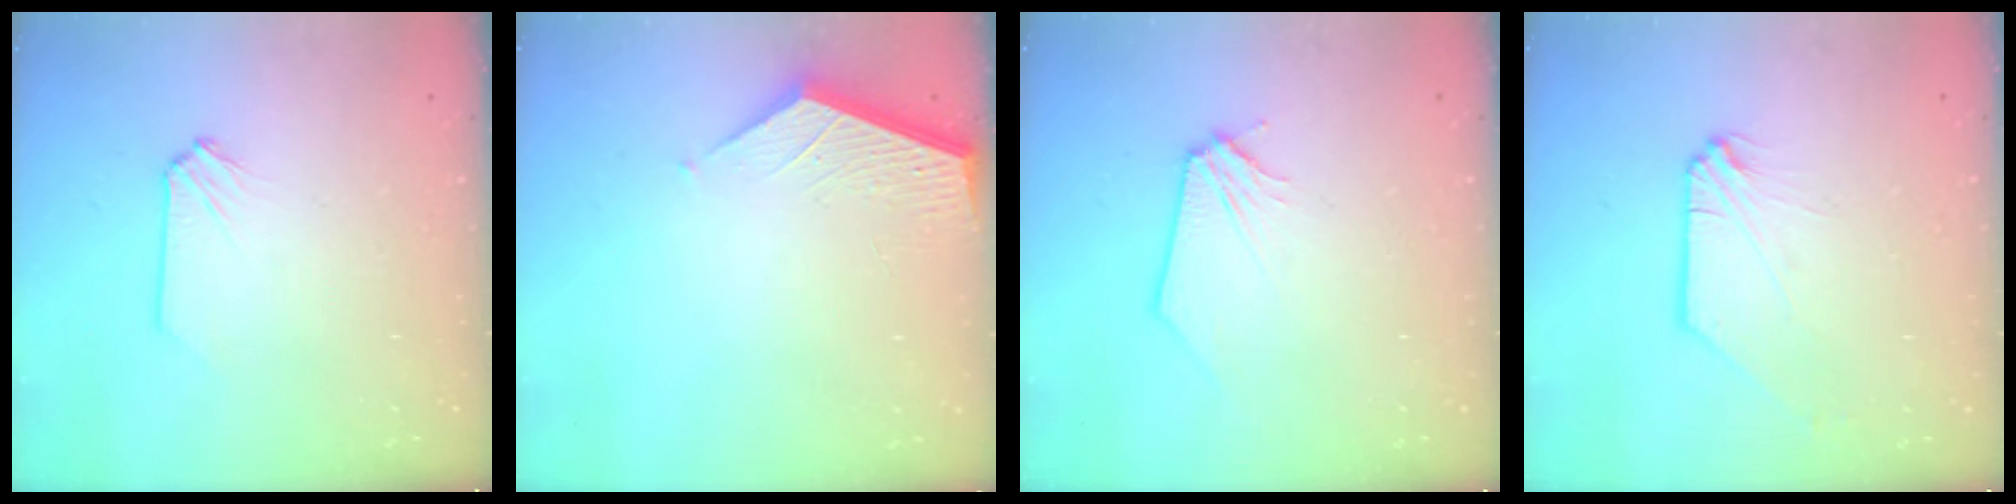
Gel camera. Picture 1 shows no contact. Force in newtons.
{"total": 3.7, "press": 3.7, "slide": 0.4}
{"total": 0.0}
{"total": 0.9, "press": 0.9, "slide": 0.1}